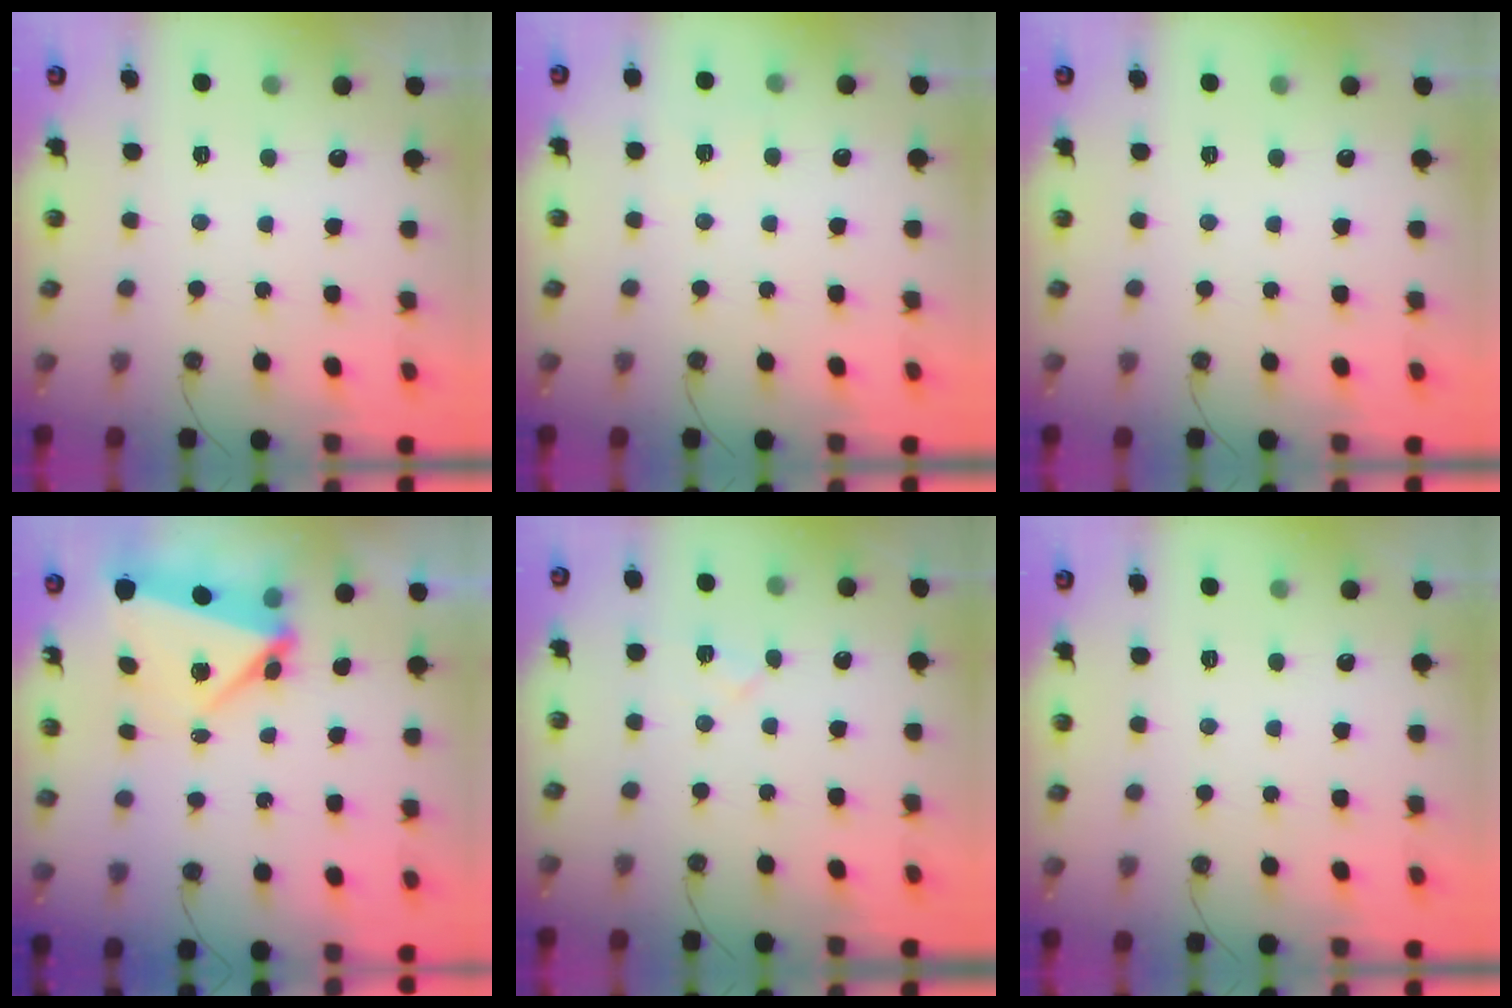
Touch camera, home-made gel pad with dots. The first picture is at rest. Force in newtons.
{"total": 3.7, "press": 3.6, "slide": 1.0}
{"total": 0.0}
{"total": 5.3, "press": 5.0, "slide": 1.6}
{"total": 6.2, "press": 5.8, "slide": 2.1}
{"total": 0.0}